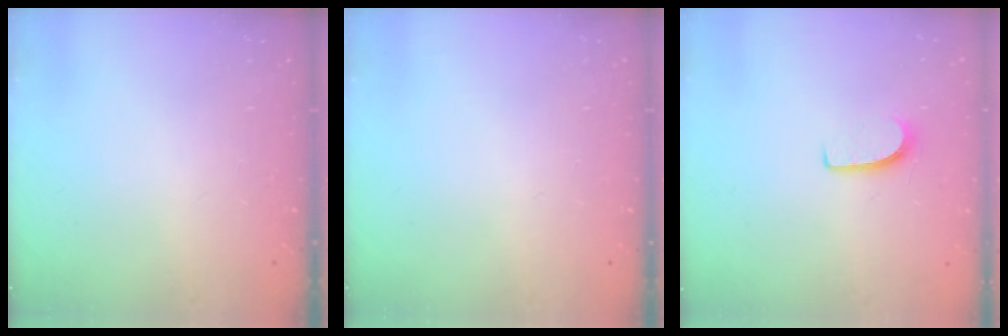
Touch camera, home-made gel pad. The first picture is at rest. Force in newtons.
{"total": 0.0}
{"total": 5.9, "press": 5.9, "slide": 0.4}